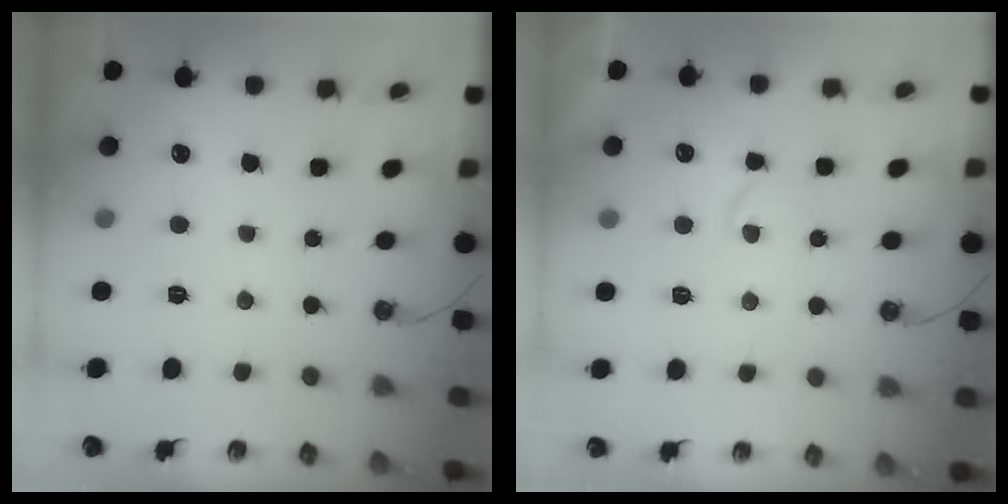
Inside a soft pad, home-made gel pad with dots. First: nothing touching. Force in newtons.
{"total": 2.1, "press": 2.1, "slide": 0.4}